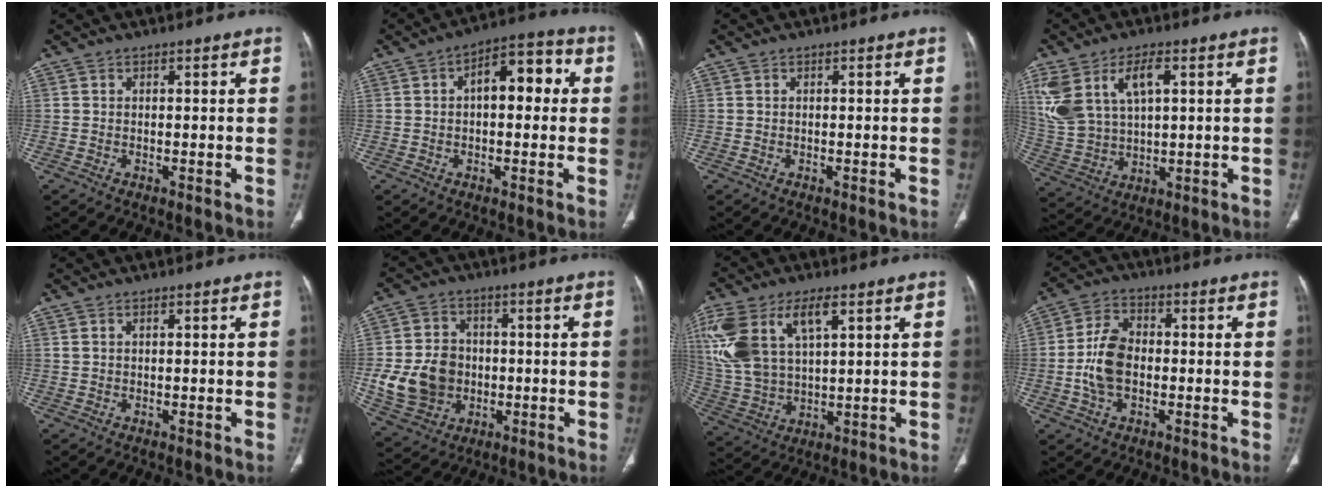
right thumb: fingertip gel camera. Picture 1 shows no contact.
{"total": 9.8, "force": [1.4, 5.1, 8.2], "torque": [-0.089, 0.031, 0.011]}
{"total": 0.0}
{"total": 13.9, "force": [5.3, 7.7, 10.2], "torque": [-0.225, -0.006, 0.119]}
{"total": 0.8, "force": [0.5, 0.4, 0.5], "torque": [-0.014, 0.008, 0.013]}
{"total": 12.6, "force": [-1.3, 10.5, 6.9], "torque": [-0.108, 0.008, -0.011]}
{"total": 17.9, "force": [7.0, 9.2, 13.7], "torque": [-0.303, -0.007, 0.141]}
{"total": 9.0, "force": [-1.0, 5.9, 6.8], "torque": [-0.130, 0.015, -0.023]}